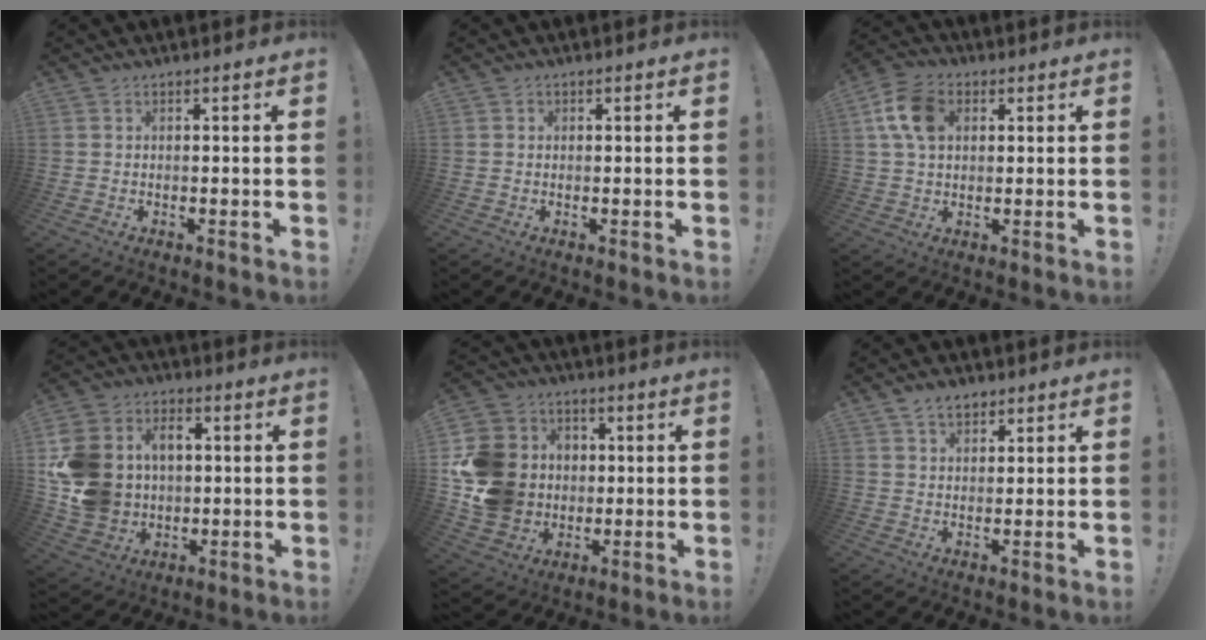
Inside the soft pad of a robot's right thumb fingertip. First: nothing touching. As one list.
[{"total": 0.6, "force": [0.1, 0.6, 0.1], "torque": [0.004, -0.001, 0.001]}, {"total": 10.8, "force": [2.8, 7.5, 7.2], "torque": [-0.139, 0.013, 0.058]}, {"total": 18.1, "force": [2.2, 15.1, 9.7], "torque": [-0.189, 0.007, 0.054]}, {"total": 18.1, "force": [0.6, 16.5, 7.3], "torque": [-0.126, 0.014, 0.046]}, {"total": 5.2, "force": [3.5, 3.2, 2.2], "torque": [-0.035, -0.013, 0.065]}]